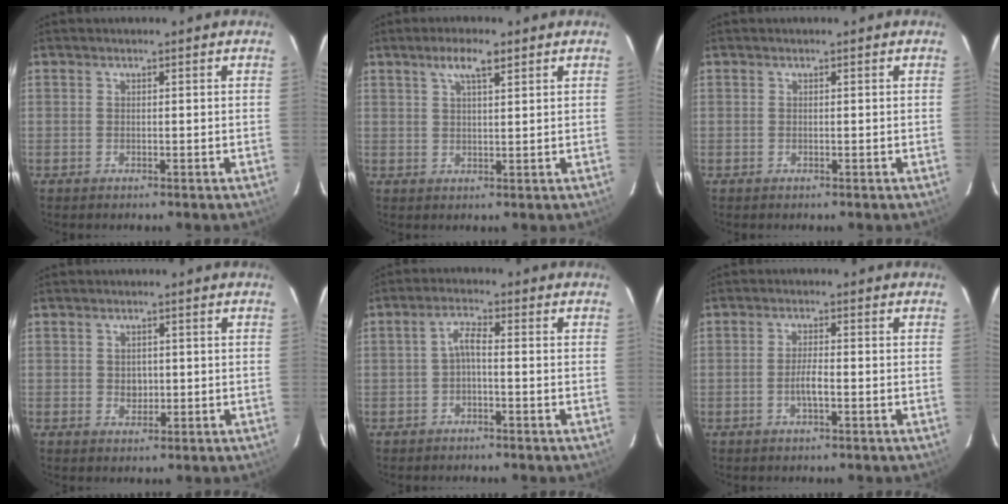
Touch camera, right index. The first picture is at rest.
{"total": 4.4, "force": [2.7, 1.0, 3.3], "torque": [-0.059, 0.010, 0.048]}
{"total": 0.0}
{"total": 2.3, "force": [0.0, 2.0, 1.1], "torque": [-0.016, 0.003, 0.002]}
{"total": 2.7, "force": [-1.0, 0.6, 2.4], "torque": [-0.052, 0.010, -0.020]}
{"total": 2.6, "force": [-1.0, 0.4, 2.4], "torque": [-0.047, -0.002, -0.019]}